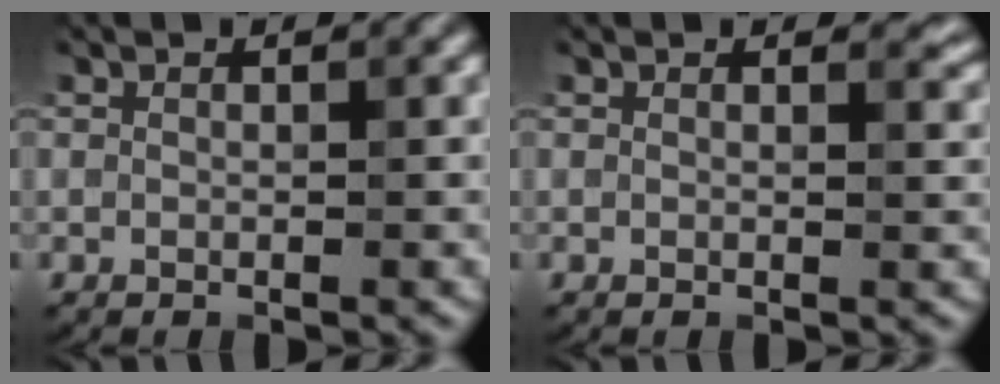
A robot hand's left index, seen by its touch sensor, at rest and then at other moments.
{"total": 1.1, "force": [0.9, 0.3, 0.5], "torque": [-0.005, -0.006, 0.011]}